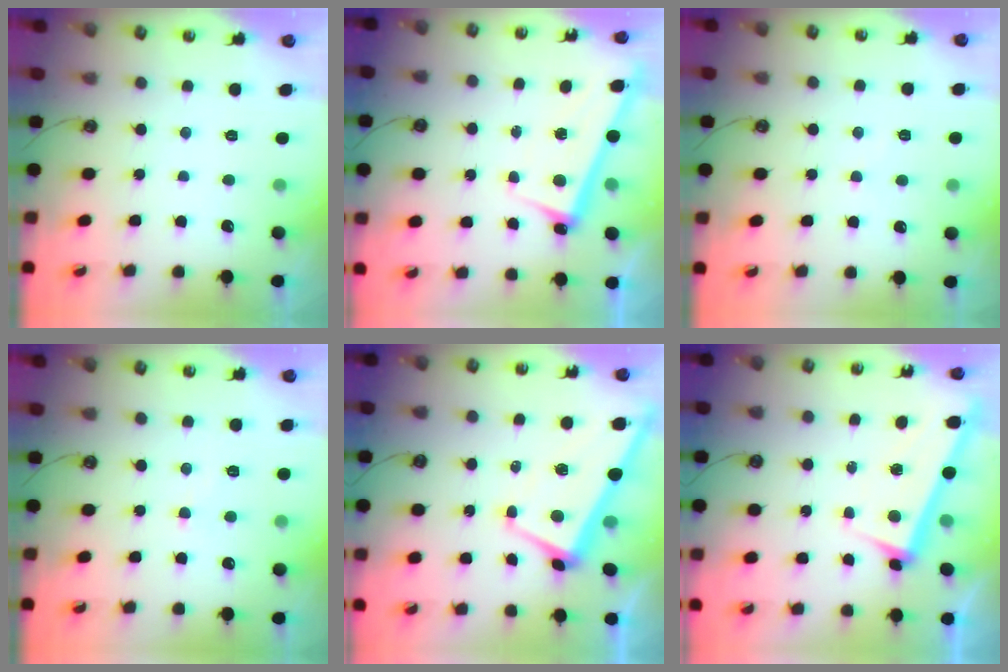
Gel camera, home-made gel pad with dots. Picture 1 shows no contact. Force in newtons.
{"total": 2.5, "press": 2.5, "slide": 0.7}
{"total": 0.5, "press": 0.2, "slide": 0.5}
{"total": 2.1, "press": 2.0, "slide": 0.5}
{"total": 1.5, "press": 1.3, "slide": 0.8}
{"total": 3.3, "press": 3.2, "slide": 1.0}